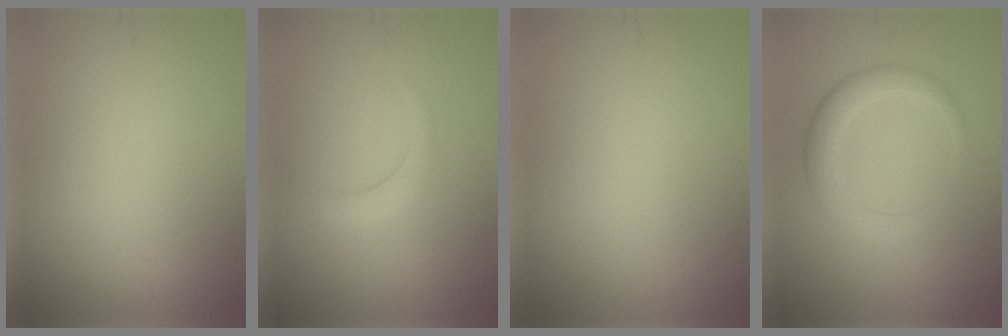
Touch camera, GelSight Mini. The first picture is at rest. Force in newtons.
{"total": 1.4, "press": 1.4, "slide": 0.0}
{"total": 0.0}
{"total": 3.0, "press": 3.0, "slide": 0.1}